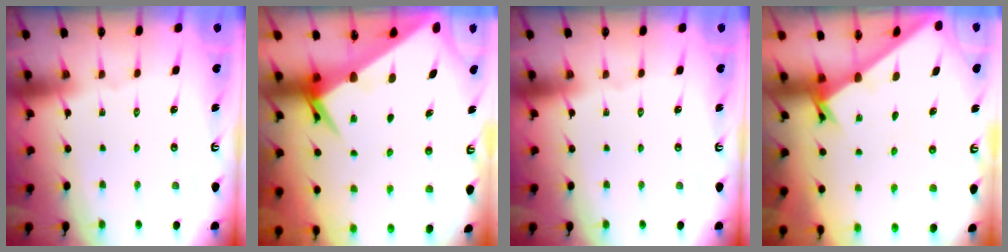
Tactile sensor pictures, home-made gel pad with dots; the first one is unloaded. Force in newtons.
{"total": 5.6, "press": 5.5, "slide": 0.6}
{"total": 0.0}
{"total": 1.4, "press": 1.4, "slide": 0.1}